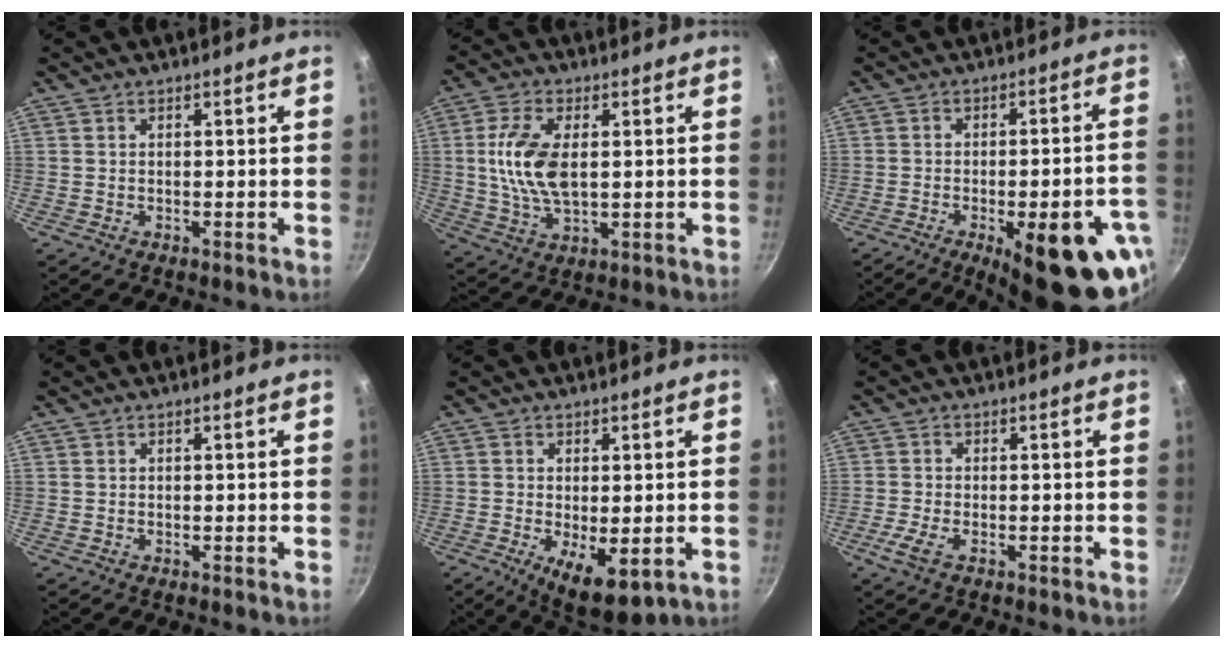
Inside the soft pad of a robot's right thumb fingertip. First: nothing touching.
{"total": 11.3, "force": [1.4, 6.0, 9.5], "torque": [-0.184, 0.000, 0.027]}
{"total": 21.3, "force": [-9.8, 7.1, 17.5], "torque": [-0.169, 0.027, -0.121]}
{"total": 0.0}
{"total": 8.3, "force": [-1.8, 3.3, 7.4], "torque": [-0.107, -0.012, -0.013]}
{"total": 3.2, "force": [-1.6, 1.2, 2.5], "torque": [-0.062, -0.001, -0.035]}